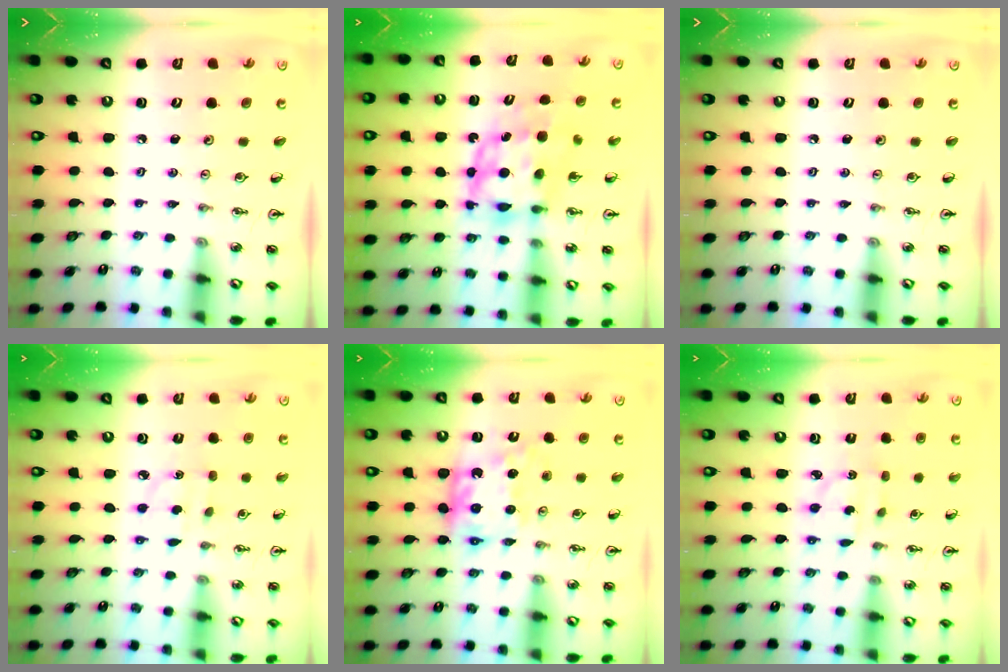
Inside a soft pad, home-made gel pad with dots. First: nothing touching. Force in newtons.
{"total": 7.8, "press": 7.7, "slide": 0.8}
{"total": 0.0}
{"total": 5.2, "press": 5.2, "slide": 0.5}
{"total": 10.6, "press": 10.6, "slide": 0.4}
{"total": 4.0, "press": 4.0, "slide": 0.1}